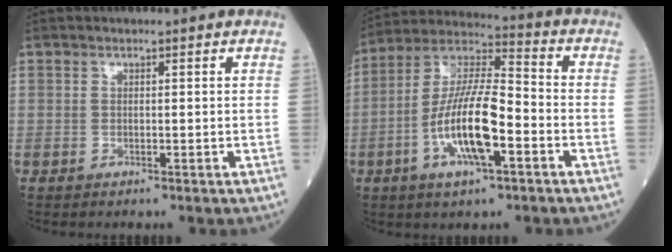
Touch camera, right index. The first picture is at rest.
{"total": 14.0, "force": [-4.1, 3.2, 13.0], "torque": [-0.256, 0.006, -0.074]}